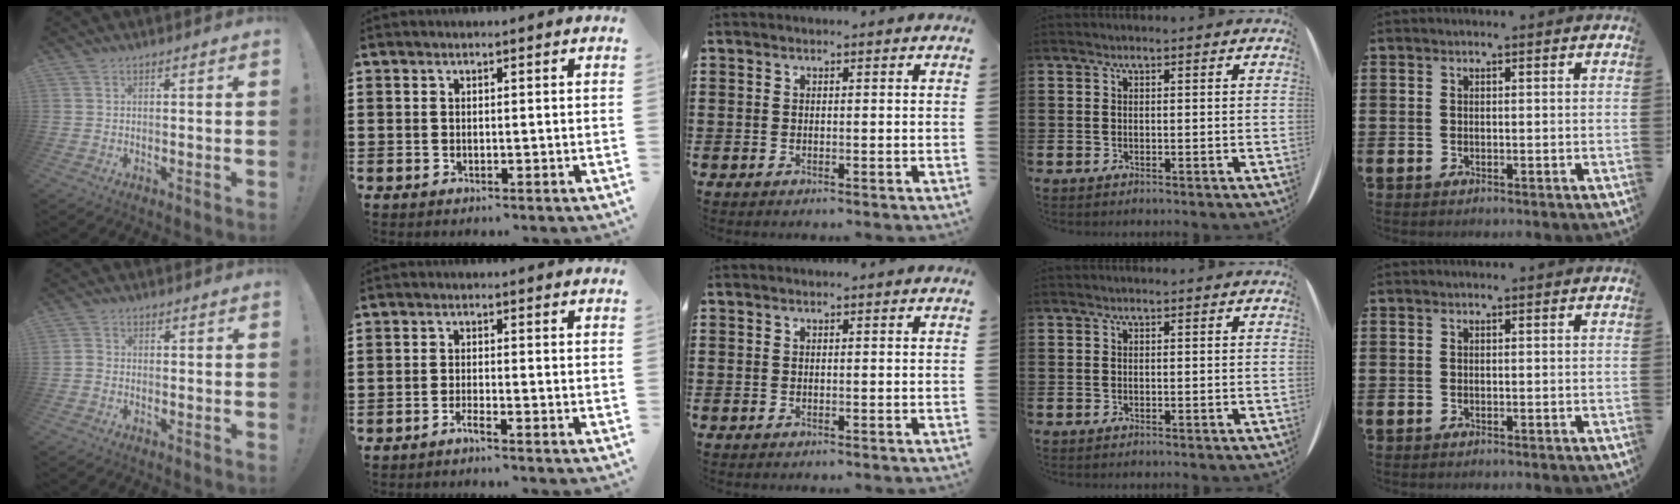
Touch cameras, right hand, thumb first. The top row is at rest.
{"thumb": {"total": 1.5, "force": [-0.8, 1.0, 0.8], "torque": [-0.012, 0.007, -0.015]}, "index": {"total": 1.6, "force": [-1.4, -0.2, 0.8], "torque": [-0.015, -0.002, -0.026]}}